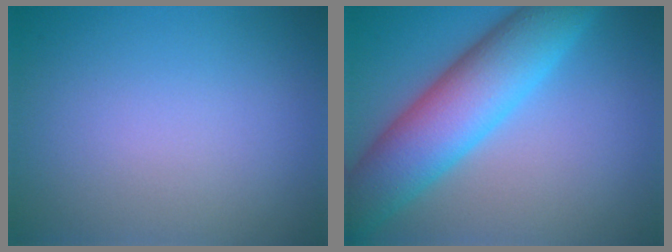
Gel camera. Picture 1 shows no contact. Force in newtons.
{"total": 8.9, "press": 8.9, "slide": 0.2}